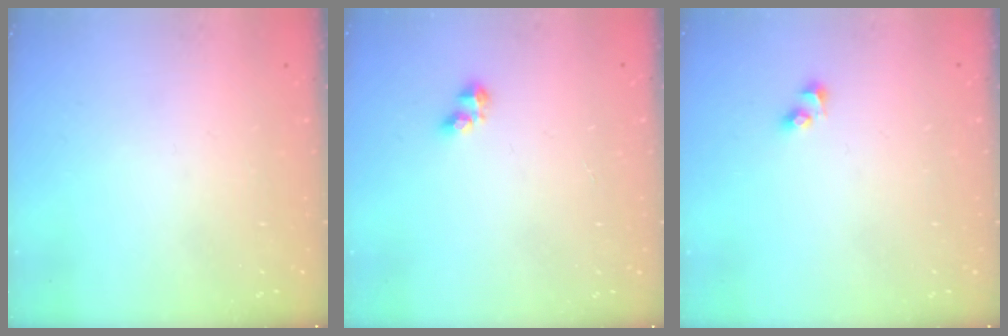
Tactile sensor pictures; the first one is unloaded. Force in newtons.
{"total": 2.5, "press": 2.5, "slide": 0.5}
{"total": 2.6, "press": 2.4, "slide": 1.2}